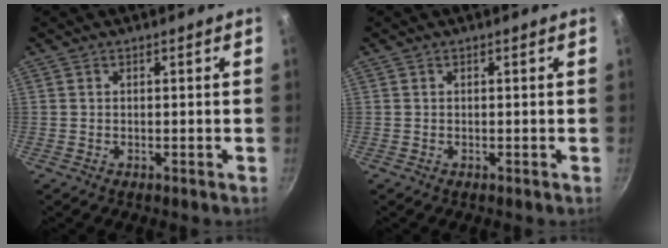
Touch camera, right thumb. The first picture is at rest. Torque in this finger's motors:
{"motor_torque": [-0.01, -0.02, 0.15, 0.09, 0.00]}